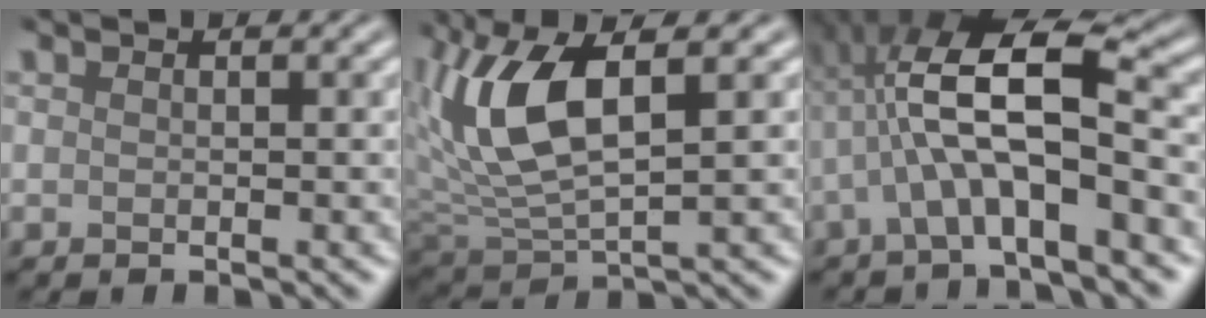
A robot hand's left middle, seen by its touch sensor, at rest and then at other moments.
{"total": 7.6, "force": [2.3, 3.1, 6.5], "torque": [-0.153, 0.013, 0.052]}
{"total": 8.3, "force": [-1.0, 2.6, 7.8], "torque": [-0.152, 0.031, -0.010]}